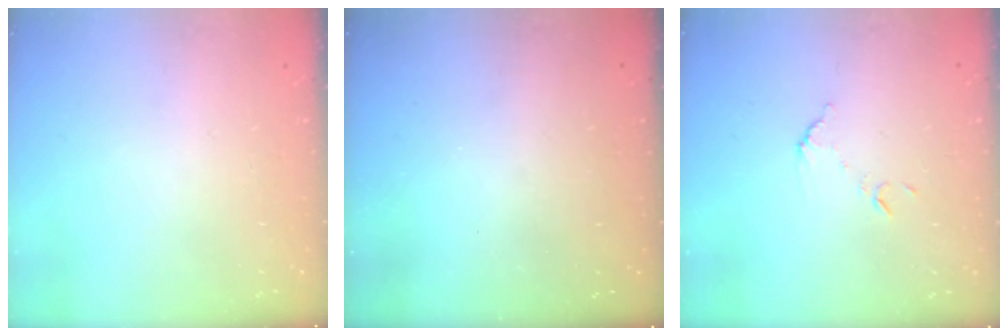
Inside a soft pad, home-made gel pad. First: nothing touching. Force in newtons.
{"total": 2.9, "press": 2.9, "slide": 0.3}
{"total": 6.9, "press": 6.9, "slide": 0.3}